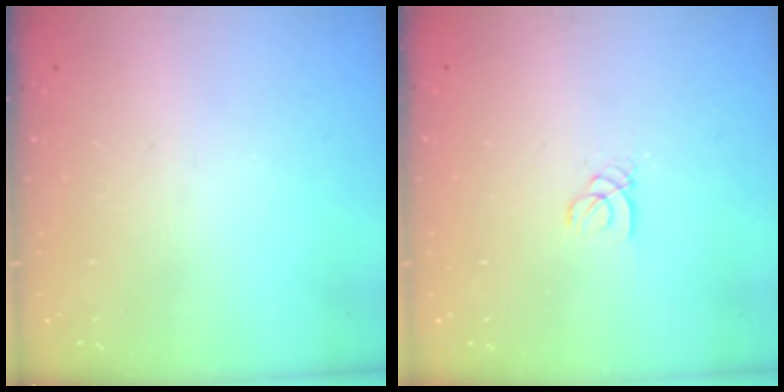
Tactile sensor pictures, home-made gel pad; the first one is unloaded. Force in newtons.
{"total": 1.4, "press": 1.4, "slide": 0.1}